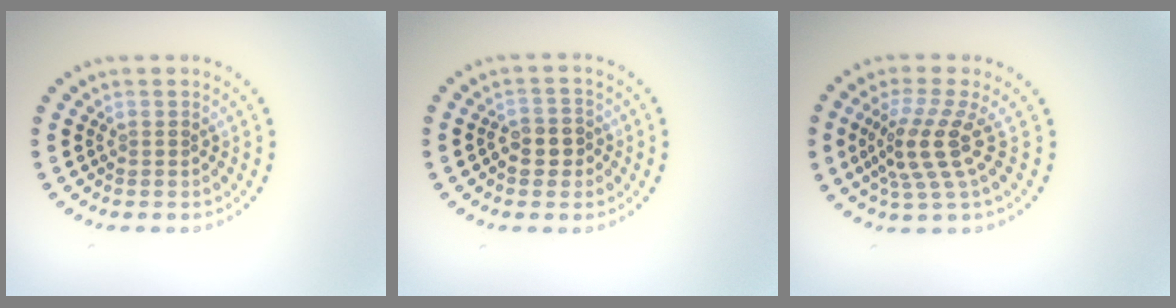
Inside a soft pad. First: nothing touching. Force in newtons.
{"total": 2.4, "press": 2.3, "slide": 0.7}
{"total": 4.1, "press": 3.0, "slide": 2.8}